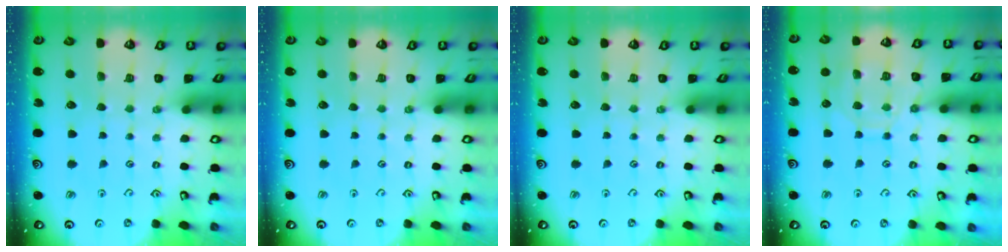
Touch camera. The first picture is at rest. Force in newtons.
{"total": 0.0}
{"total": 0.0}
{"total": 11.7, "press": 11.7, "slide": 1.1}